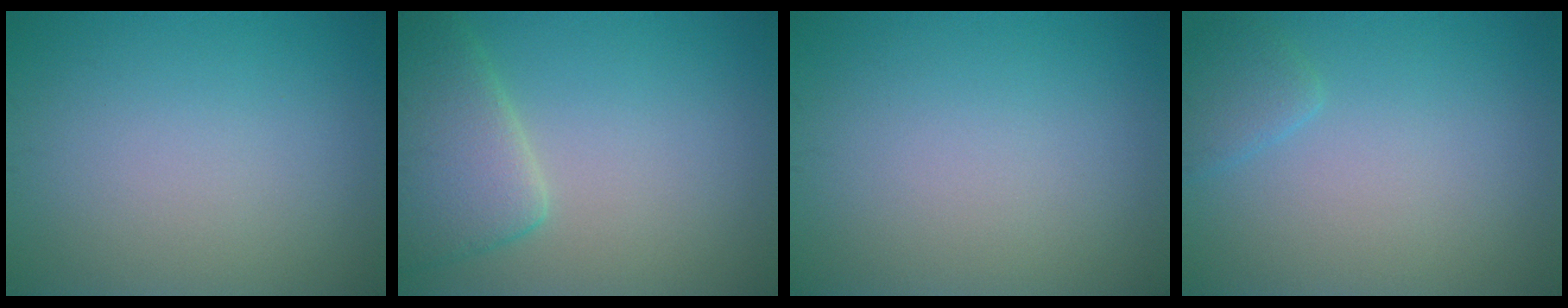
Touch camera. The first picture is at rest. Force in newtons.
{"total": 5.3, "press": 5.3, "slide": 0.4}
{"total": 0.0}
{"total": 1.5, "press": 1.5, "slide": 0.1}